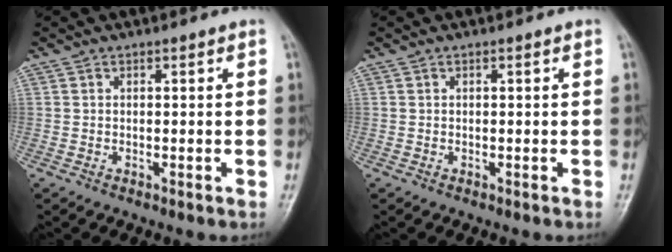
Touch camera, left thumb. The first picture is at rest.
{"total": 0.0}